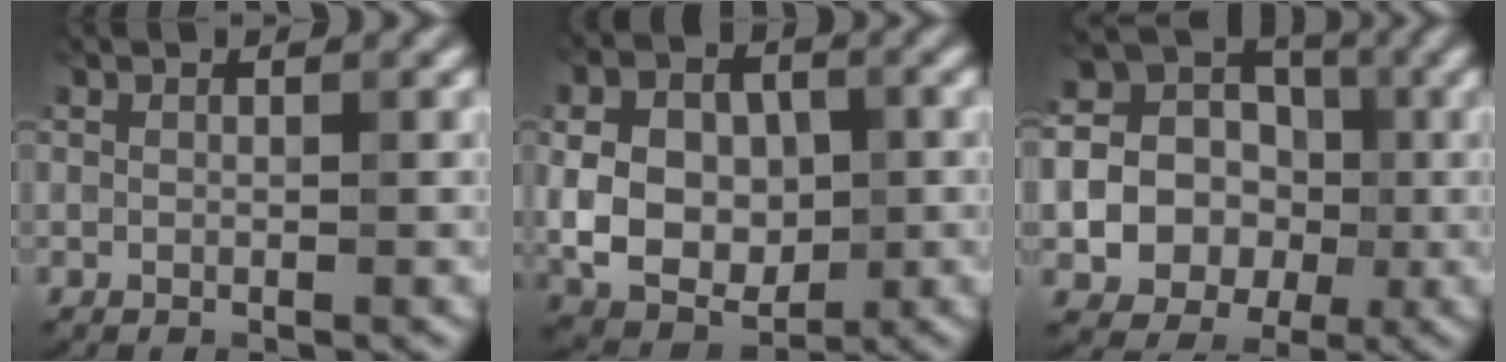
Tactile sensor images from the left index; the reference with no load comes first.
{"total": 8.6, "force": [-0.1, 6.5, 5.7], "torque": [-0.099, -0.006, 0.000]}
{"total": 13.6, "force": [-1.3, 12.4, 5.4], "torque": [-0.121, 0.014, -0.048]}